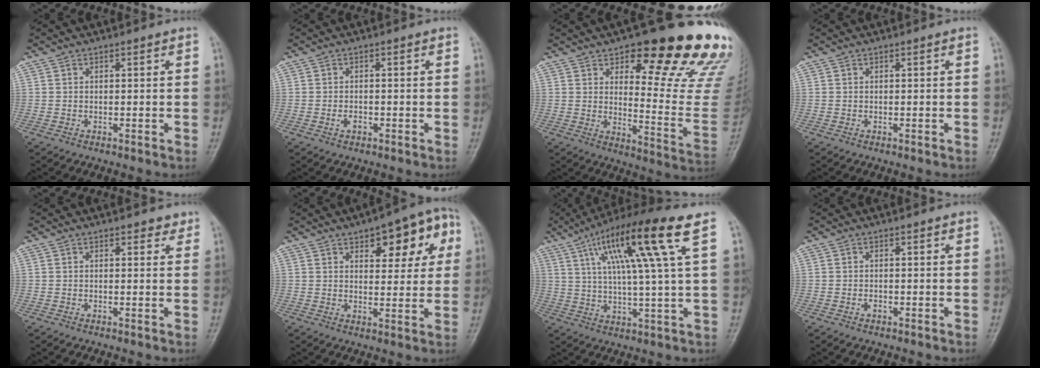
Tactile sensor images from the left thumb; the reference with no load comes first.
{"total": 1.5, "force": [-0.6, 0.9, 0.9], "torque": [-0.011, 0.003, -0.011]}
{"total": 23.6, "force": [14.8, 7.1, 17.0], "torque": [-0.167, -0.096, 0.196]}
{"total": 0.0}
{"total": 1.8, "force": [1.2, 1.0, 0.7], "torque": [0.008, -0.005, 0.011]}
{"total": 12.5, "force": [5.1, 5.8, 9.7], "torque": [-0.078, -0.001, 0.062]}
{"total": 17.0, "force": [7.1, 0.8, 15.4], "torque": [-0.270, -0.004, 0.118]}
{"total": 0.8, "force": [-0.3, 0.6, 0.5], "torque": [-0.004, 0.001, -0.006]}